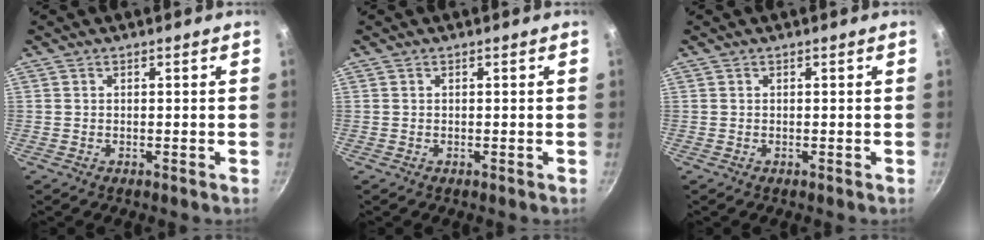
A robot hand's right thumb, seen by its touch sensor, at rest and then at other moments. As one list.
[{"total": 0.0}, {"total": 0.0}]